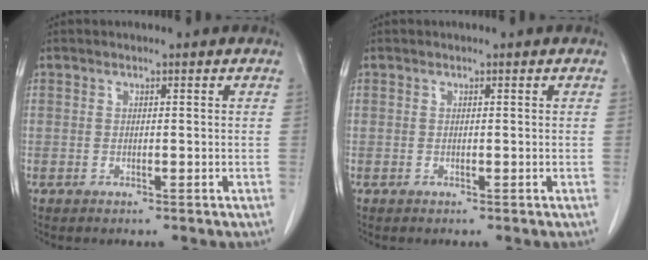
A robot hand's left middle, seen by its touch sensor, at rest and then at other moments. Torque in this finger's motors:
{"motor_torque": [0.01, -0.01, 0.00, 0.00]}